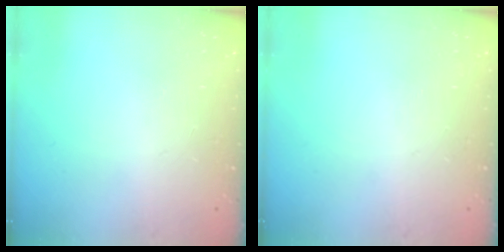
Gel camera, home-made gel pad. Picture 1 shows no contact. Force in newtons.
{"total": 0.0}